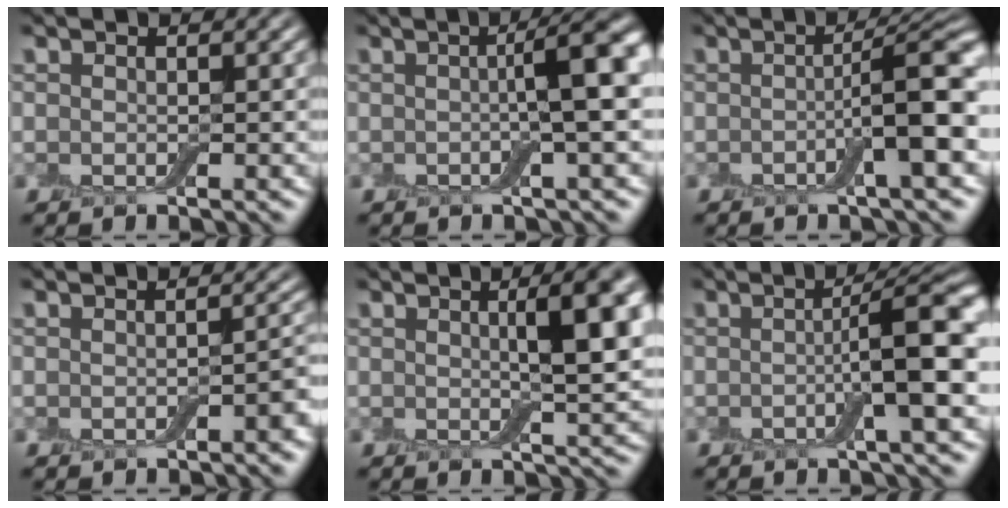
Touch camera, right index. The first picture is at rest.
{"total": 5.8, "force": [0.4, 1.0, 5.7], "torque": [-0.074, 0.013, 0.000]}
{"total": 5.9, "force": [-0.8, 0.9, 5.8], "torque": [-0.083, 0.013, -0.020]}
{"total": 1.6, "force": [-0.7, 0.4, 1.3], "torque": [-0.018, 0.004, -0.009]}
{"total": 6.5, "force": [1.4, 1.5, 6.1], "torque": [-0.072, 0.009, 0.018]}
{"total": 6.8, "force": [-0.4, 1.1, 6.7], "torque": [-0.094, 0.013, -0.013]}